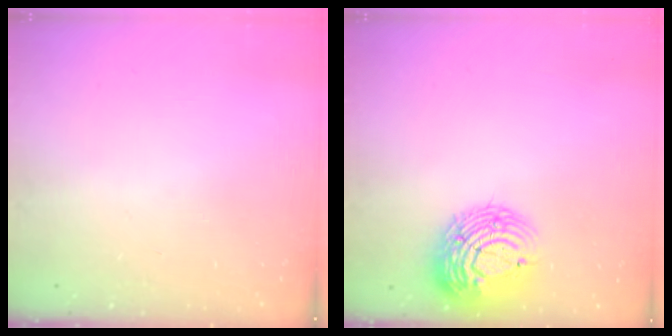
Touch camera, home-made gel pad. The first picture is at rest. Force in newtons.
{"total": 14.1, "press": 14.1, "slide": 1.0}